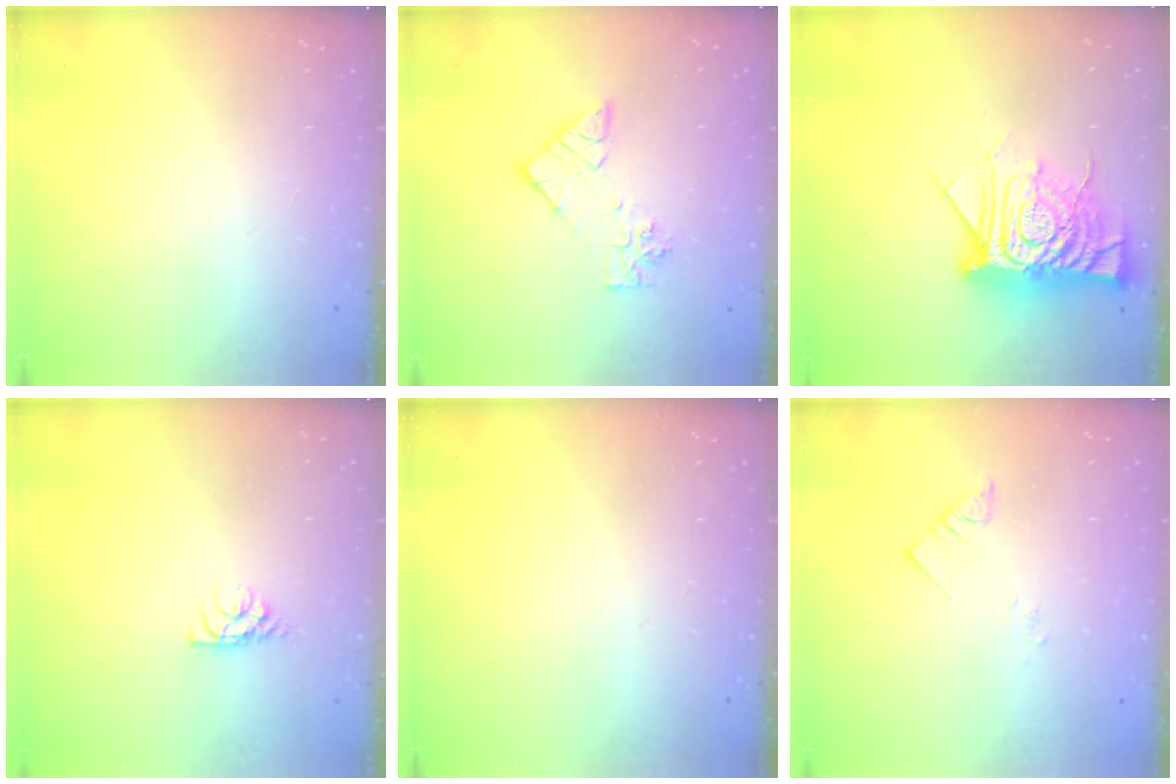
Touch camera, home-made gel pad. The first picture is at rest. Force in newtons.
{"total": 10.2, "press": 10.1, "slide": 0.9}
{"total": 15.3, "press": 15.2, "slide": 1.3}
{"total": 4.6, "press": 4.6, "slide": 0.5}
{"total": 0.0}
{"total": 3.4, "press": 3.4, "slide": 0.1}